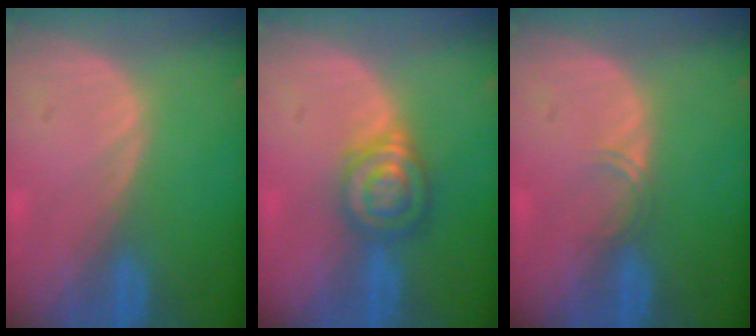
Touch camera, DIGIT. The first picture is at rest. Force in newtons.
{"total": 6.2, "press": 5.8, "slide": 2.2}
{"total": 1.4, "press": 1.1, "slide": 0.9}